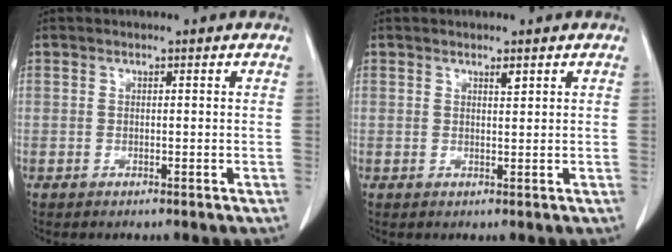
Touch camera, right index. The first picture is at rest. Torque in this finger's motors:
{"motor_torque": [0.08, 0.05, 0.00, 0.02]}